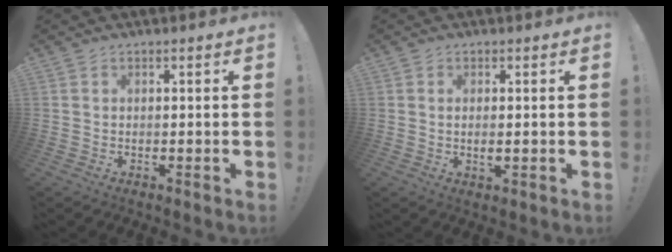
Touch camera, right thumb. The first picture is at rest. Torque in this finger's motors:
{"motor_torque": [-0.25, 0.18, 0.04, -0.01, 0.03]}